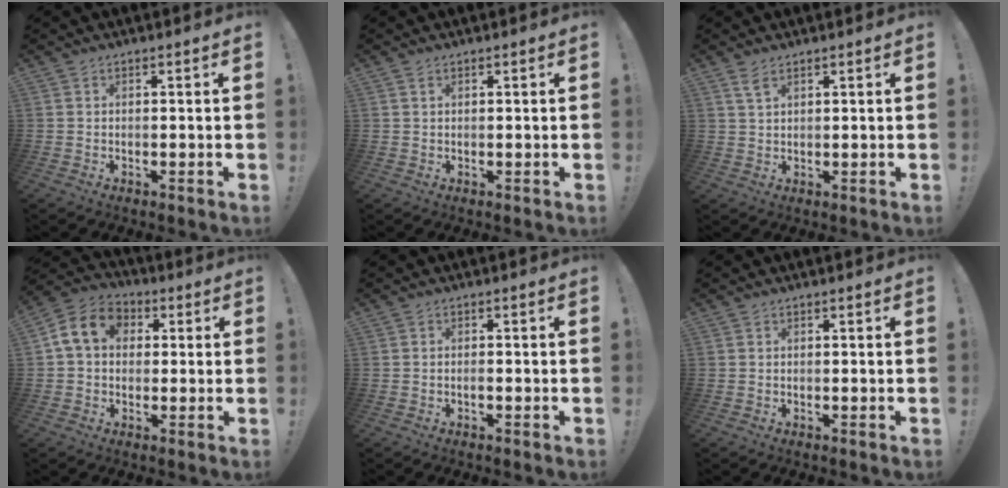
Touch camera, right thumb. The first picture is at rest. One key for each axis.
{"total": 0.9, "fx": 0.6, "fy": 0.3, "fz": 0.5, "tx": -0.014, "ty": 0.000, "tz": 0.013}
{"total": 3.6, "fx": 2.2, "fy": 1.4, "fz": 2.4, "tx": -0.038, "ty": -0.010, "tz": 0.040}
{"total": 11.7, "fx": 2.8, "fy": 9.0, "fz": 6.9, "tx": -0.115, "ty": 0.010, "tz": 0.058}
{"total": 0.9, "fx": -0.7, "fy": 0.2, "fz": 0.6, "tx": -0.009, "ty": 0.001, "tz": -0.013}
{"total": 0.0}